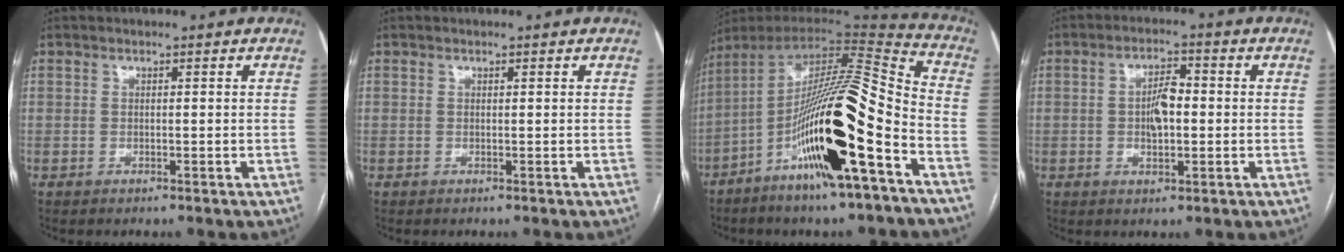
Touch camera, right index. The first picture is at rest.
{"total": 0.0}
{"total": 22.3, "force": [-9.3, 2.0, 20.1], "torque": [-0.343, -0.016, -0.159]}
{"total": 1.3, "force": [-0.2, 0.1, 1.3], "torque": [-0.021, 0.004, -0.003]}